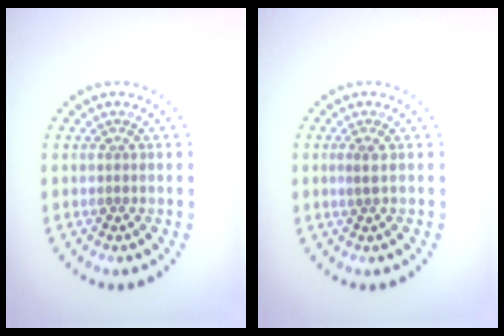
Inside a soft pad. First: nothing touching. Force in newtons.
{"total": 0.8, "press": 0.7, "slide": 0.4}